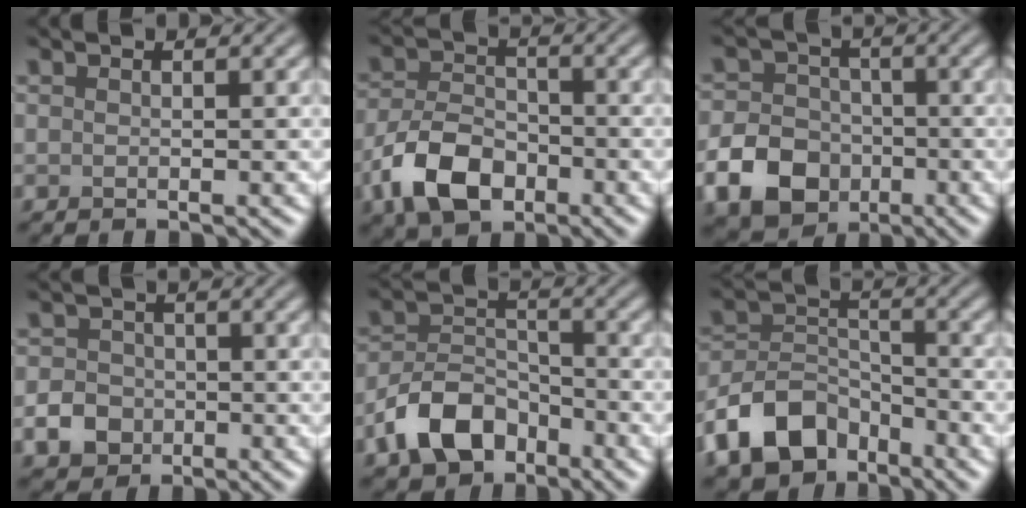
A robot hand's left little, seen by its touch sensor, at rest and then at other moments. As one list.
[{"total": 6.7, "force": [-3.3, 4.1, 4.1], "torque": [-0.084, -0.002, -0.069]}, {"total": 8.3, "force": [-3.6, 6.4, 3.8], "torque": [-0.069, -0.015, -0.088]}, {"total": 3.2, "force": [-1.1, 2.7, 1.2], "torque": [-0.018, 0.002, -0.025]}, {"total": 6.3, "force": [-3.8, 3.8, 3.2], "torque": [-0.061, 0.000, -0.079]}, {"total": 7.4, "force": [-4.8, 4.6, 3.4], "torque": [-0.057, 0.000, -0.105]}]